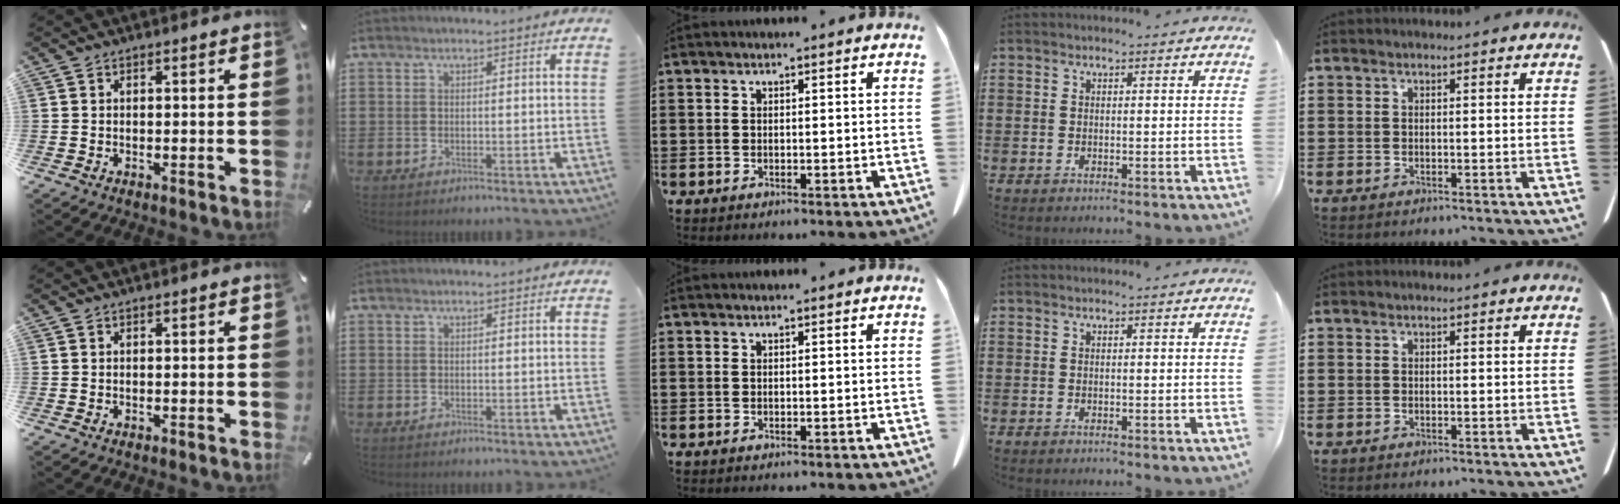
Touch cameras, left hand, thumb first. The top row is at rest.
{}